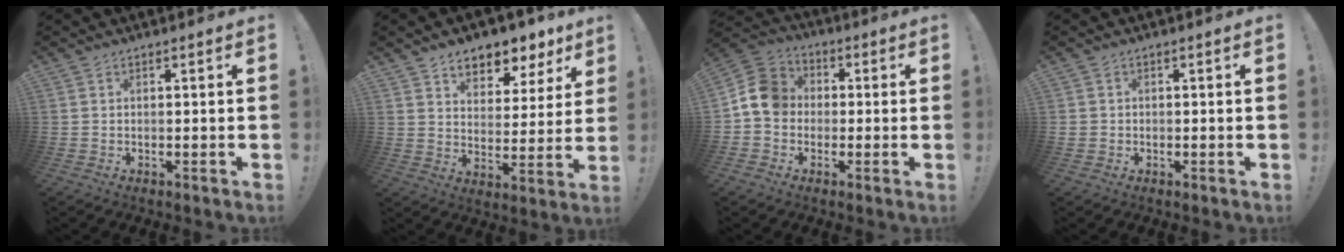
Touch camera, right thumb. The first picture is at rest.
{"total": 8.7, "force": [6.7, 4.7, 2.9], "torque": [-0.034, -0.057, 0.120]}
{"total": 10.9, "force": [-0.4, 9.4, 5.6], "torque": [-0.080, 0.029, 0.000]}
{"total": 1.5, "force": [-0.3, 1.4, 0.4], "torque": [-0.011, 0.006, -0.005]}